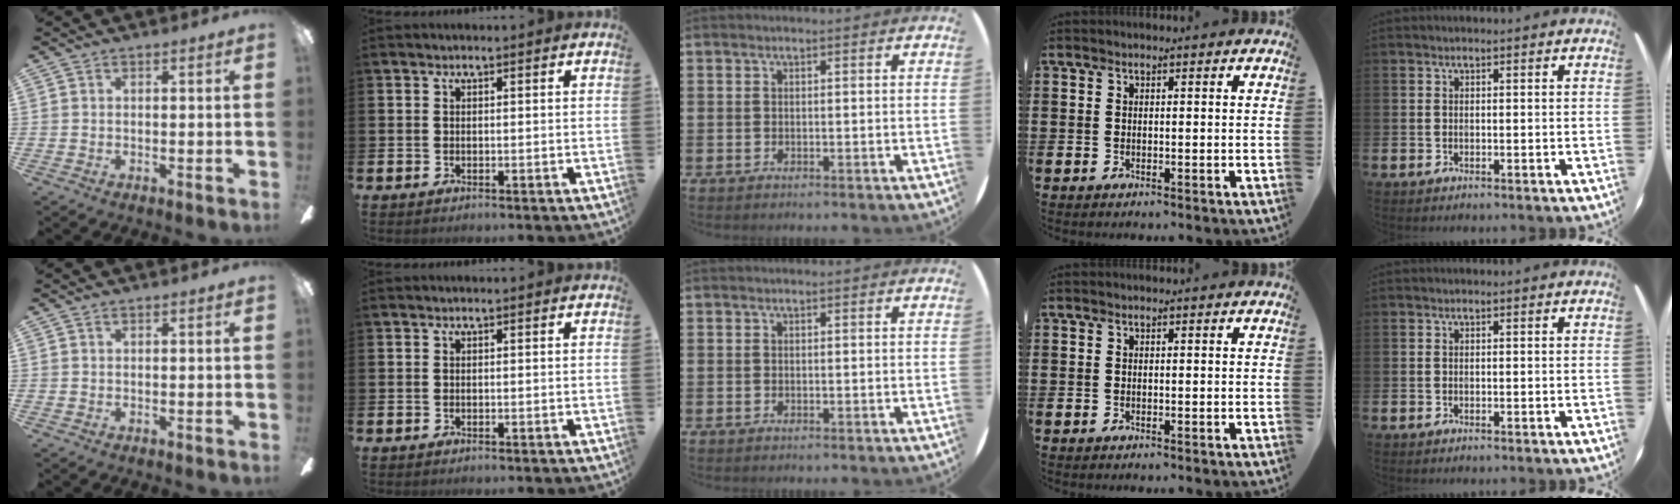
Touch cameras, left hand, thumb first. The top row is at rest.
{}